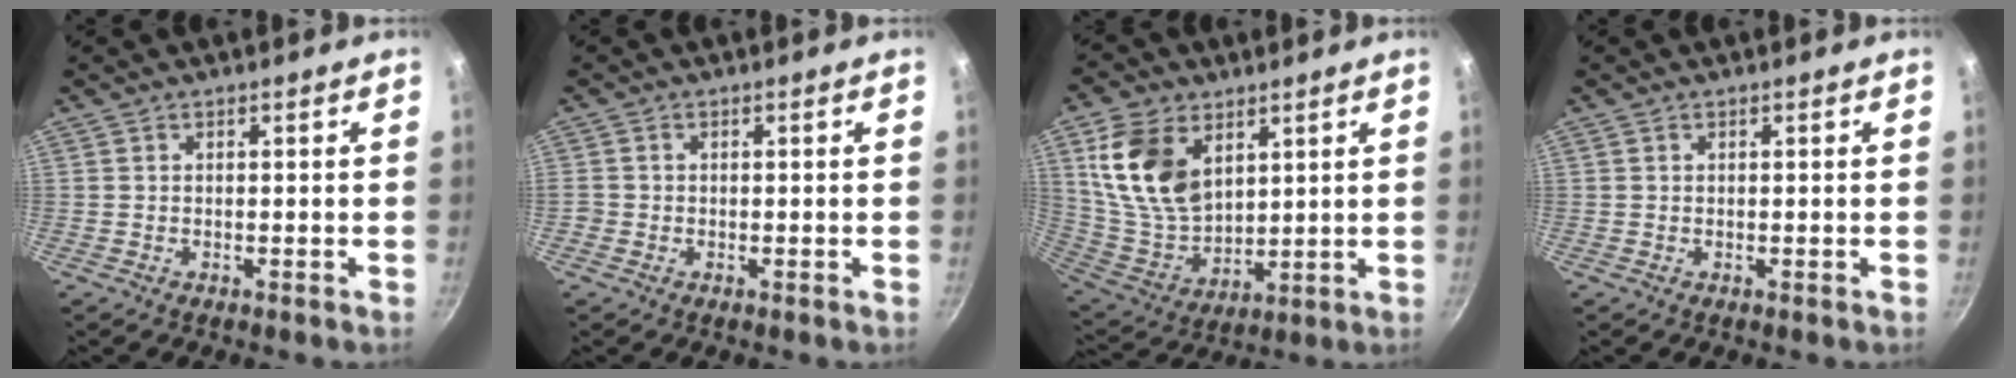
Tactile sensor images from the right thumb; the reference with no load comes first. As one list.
[{"total": 1.3, "force": [-0.4, 1.1, 0.4], "torque": [-0.006, 0.000, -0.010]}, {"total": 16.2, "force": [6.3, 10.5, 10.6], "torque": [-0.184, -0.031, 0.137]}, {"total": 0.0}]